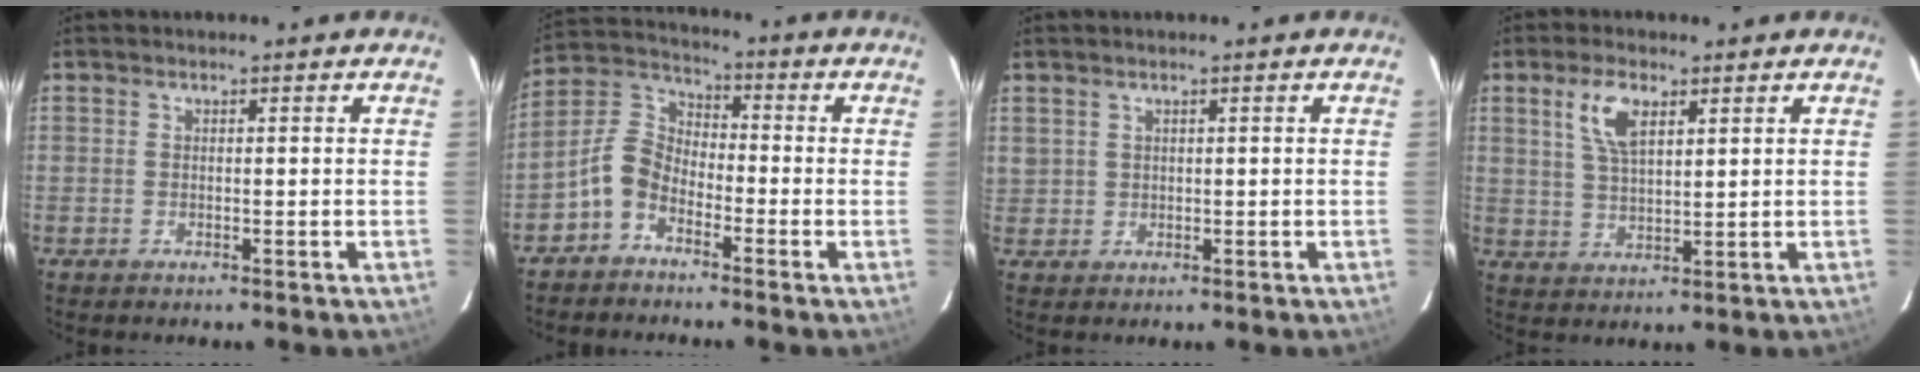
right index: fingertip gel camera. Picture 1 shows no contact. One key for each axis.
{"total": 7.0, "fx": -4.3, "fy": 4.2, "fz": 3.6, "tx": -0.077, "ty": 0.022, "tz": -0.094}
{"total": 1.8, "fx": 1.1, "fy": 1.4, "fz": 0.3, "tx": 0.002, "ty": 0.006, "tz": 0.026}
{"total": 6.6, "fx": 3.2, "fy": 2.9, "fz": 5.0, "tx": -0.097, "ty": 0.008, "tz": 0.066}